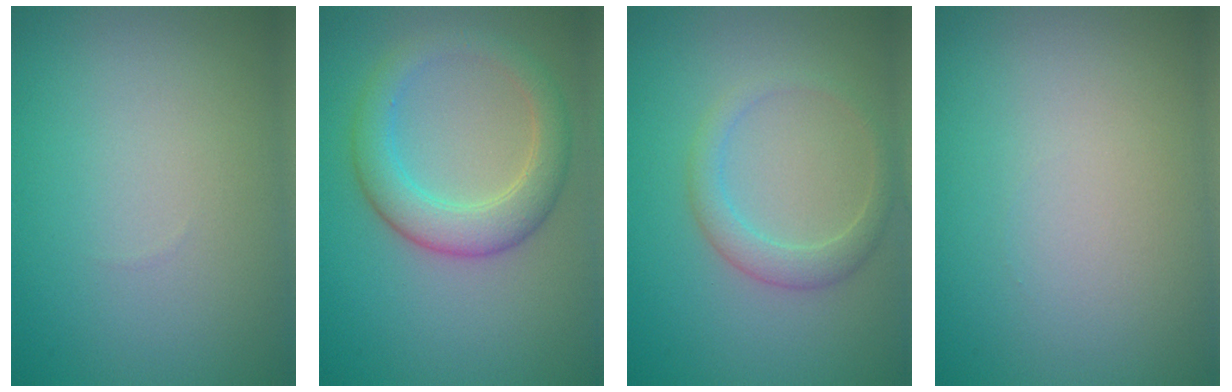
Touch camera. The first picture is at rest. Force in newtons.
{"total": 4.3, "press": 4.3, "slide": 0.1}
{"total": 2.2, "press": 2.2, "slide": 0.1}
{"total": 0.0}